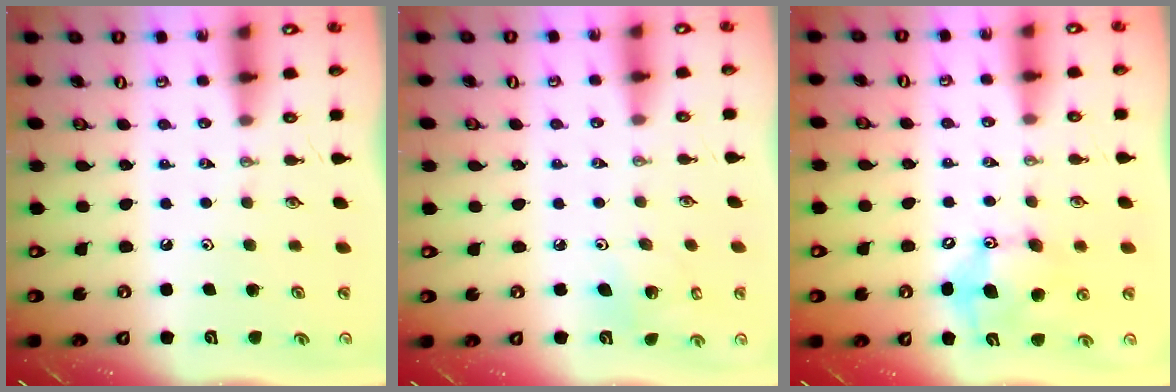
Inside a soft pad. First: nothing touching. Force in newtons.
{"total": 5.6, "press": 5.1, "slide": 2.3}
{"total": 11.7, "press": 11.7, "slide": 0.7}